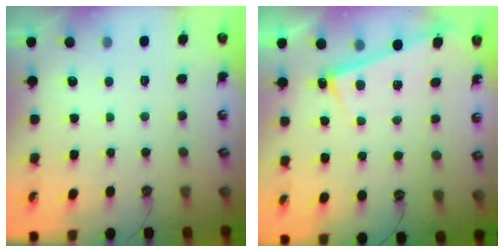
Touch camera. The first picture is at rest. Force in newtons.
{"total": 2.9, "press": 2.8, "slide": 0.3}